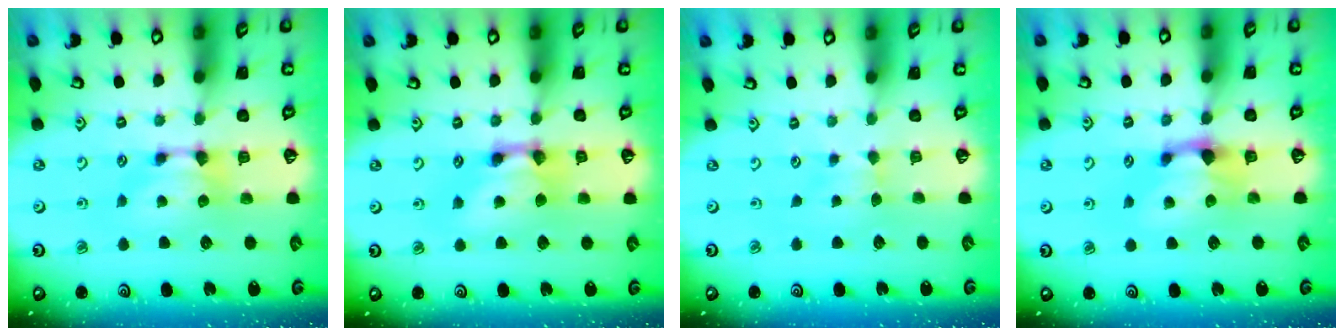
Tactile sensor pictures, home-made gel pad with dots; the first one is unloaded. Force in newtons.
{"total": 3.4, "press": 3.4, "slide": 0.2}
{"total": 3.3, "press": 3.3, "slide": 0.4}
{"total": 1.4, "press": 0.9, "slide": 1.1}